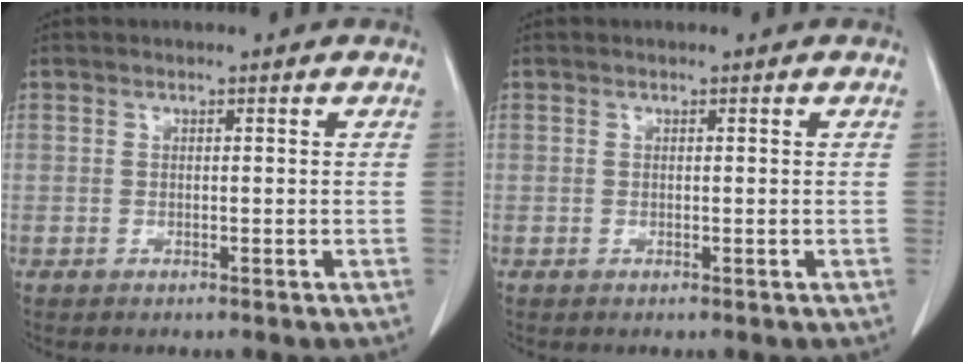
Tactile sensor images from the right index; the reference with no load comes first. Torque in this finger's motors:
{"motor_torque": [-0.15, 0.12, 0.00, 0.00]}